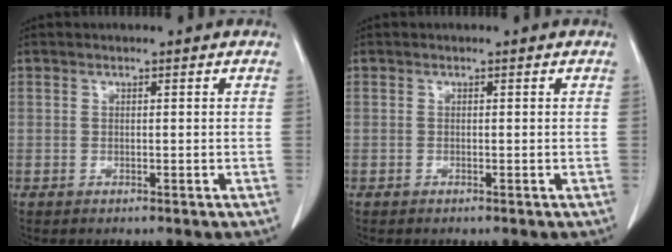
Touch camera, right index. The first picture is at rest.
{"total": 0.0}